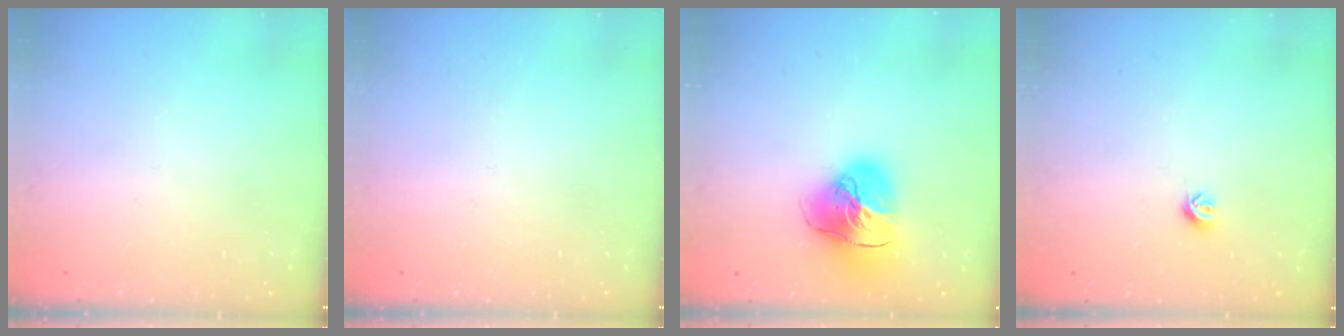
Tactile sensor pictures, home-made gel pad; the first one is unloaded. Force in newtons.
{"total": 0.0}
{"total": 16.4, "press": 16.3, "slide": 1.7}
{"total": 4.7, "press": 4.6, "slide": 0.9}